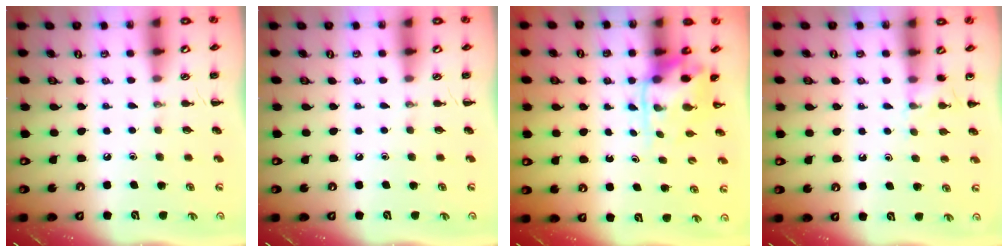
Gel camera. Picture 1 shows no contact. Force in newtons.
{"total": 0.0}
{"total": 3.6, "press": 3.5, "slide": 0.8}
{"total": 5.5, "press": 5.1, "slide": 2.0}